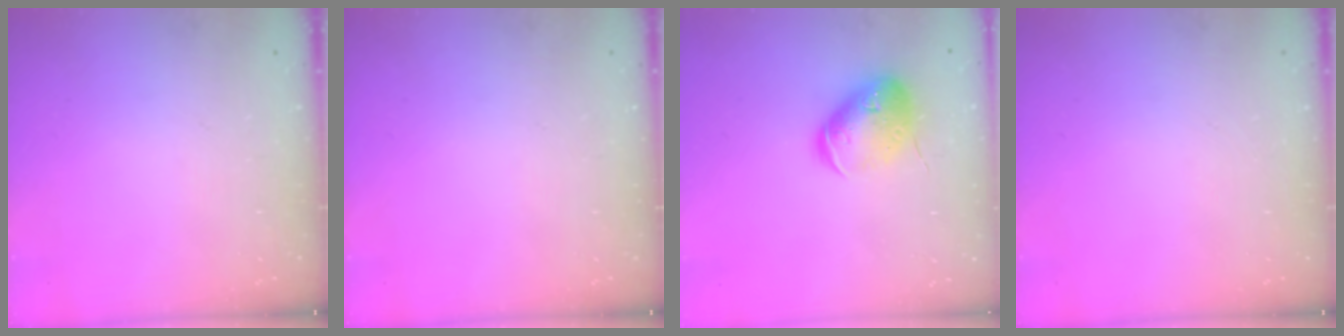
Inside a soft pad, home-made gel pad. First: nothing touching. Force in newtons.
{"total": 0.0}
{"total": 14.9, "press": 14.7, "slide": 2.6}
{"total": 0.0}